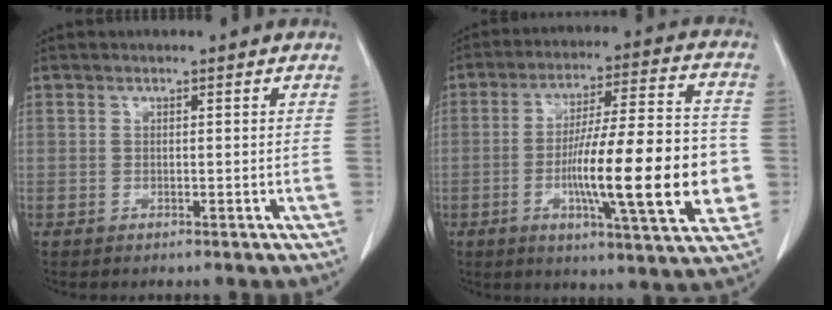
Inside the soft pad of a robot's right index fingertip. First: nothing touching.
{"total": 19.3, "force": [-3.6, 2.3, 18.9], "torque": [-0.272, 0.006, -0.050]}